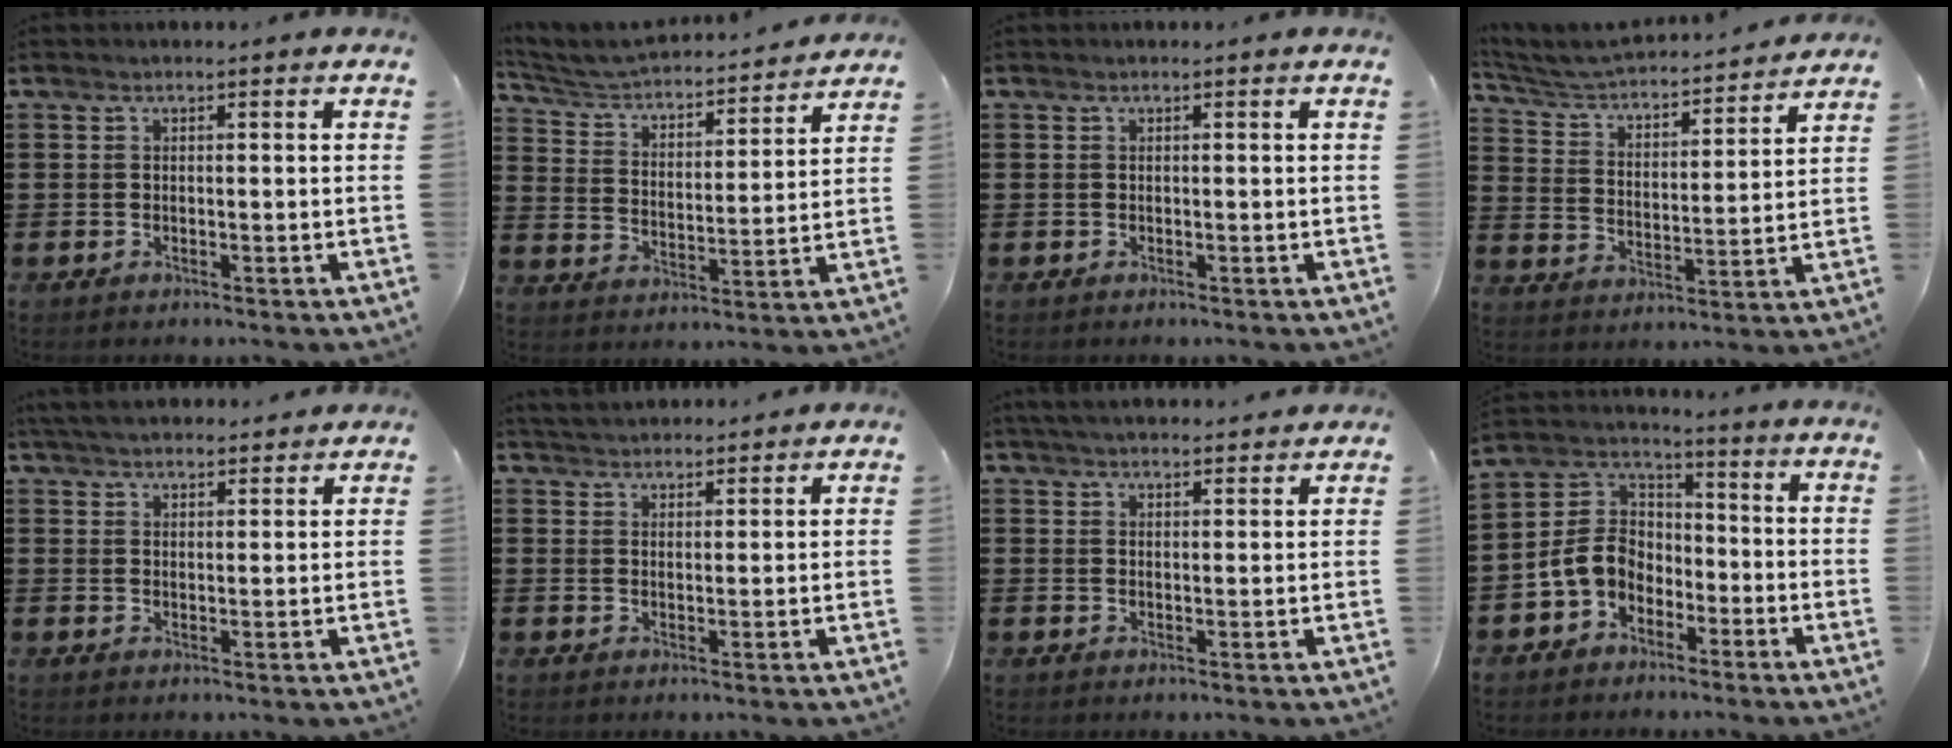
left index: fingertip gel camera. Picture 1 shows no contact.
{"total": 3.5, "force": [3.4, 0.6, 0.8], "torque": [-0.037, -0.030, 0.048]}
{"total": 0.0}
{"total": 3.4, "force": [3.2, 0.5, 0.9], "torque": [-0.038, -0.032, 0.045]}
{"total": 4.0, "force": [4.0, 0.4, 0.6], "torque": [-0.023, -0.008, 0.075]}
{"total": 2.9, "force": [2.9, 0.3, -0.2], "torque": [-0.005, -0.004, 0.056]}
{"total": 3.2, "force": [3.2, 0.0, 0.5], "torque": [-0.017, -0.006, 0.059]}
{"total": 7.0, "force": [-2.7, 5.6, 3.3], "torque": [-0.103, 0.008, -0.063]}